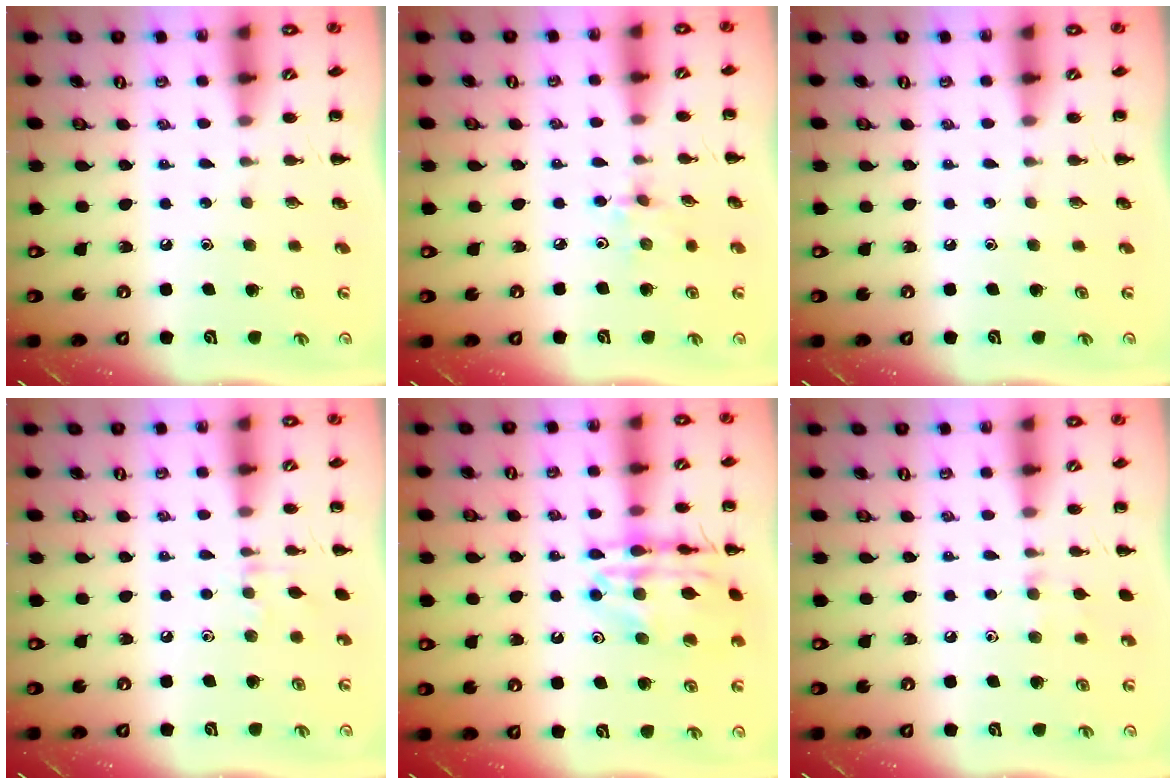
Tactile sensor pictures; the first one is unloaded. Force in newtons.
{"total": 3.0, "press": 2.8, "slide": 0.9}
{"total": 0.0}
{"total": 5.9, "press": 5.7, "slide": 1.2}
{"total": 16.8, "press": 16.7, "slide": 1.8}
{"total": 6.5, "press": 6.2, "slide": 1.8}